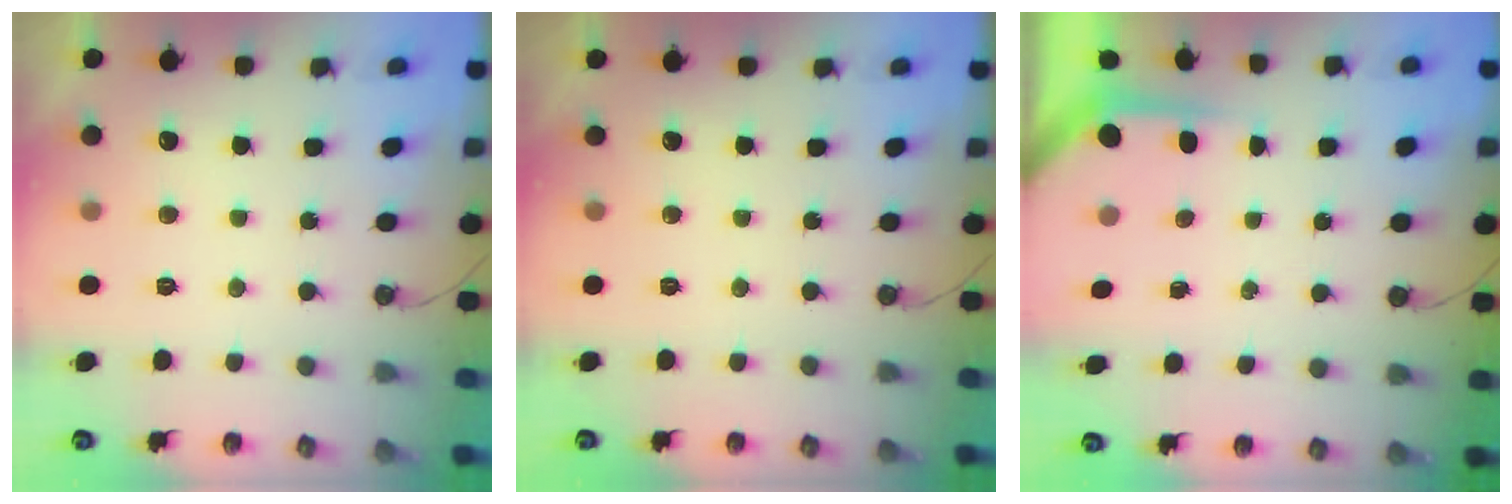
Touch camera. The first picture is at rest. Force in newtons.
{"total": 0.0}
{"total": 3.6, "press": 3.6, "slide": 0.3}